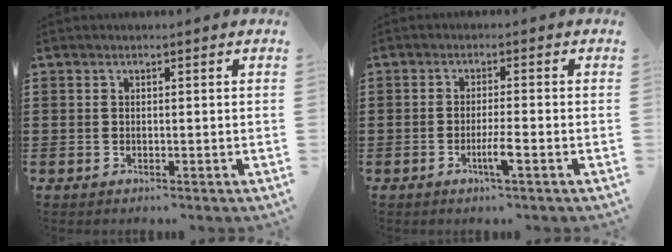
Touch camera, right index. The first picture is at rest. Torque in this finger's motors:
{"motor_torque": [1.10, 0.50, 0.29, 0.04]}